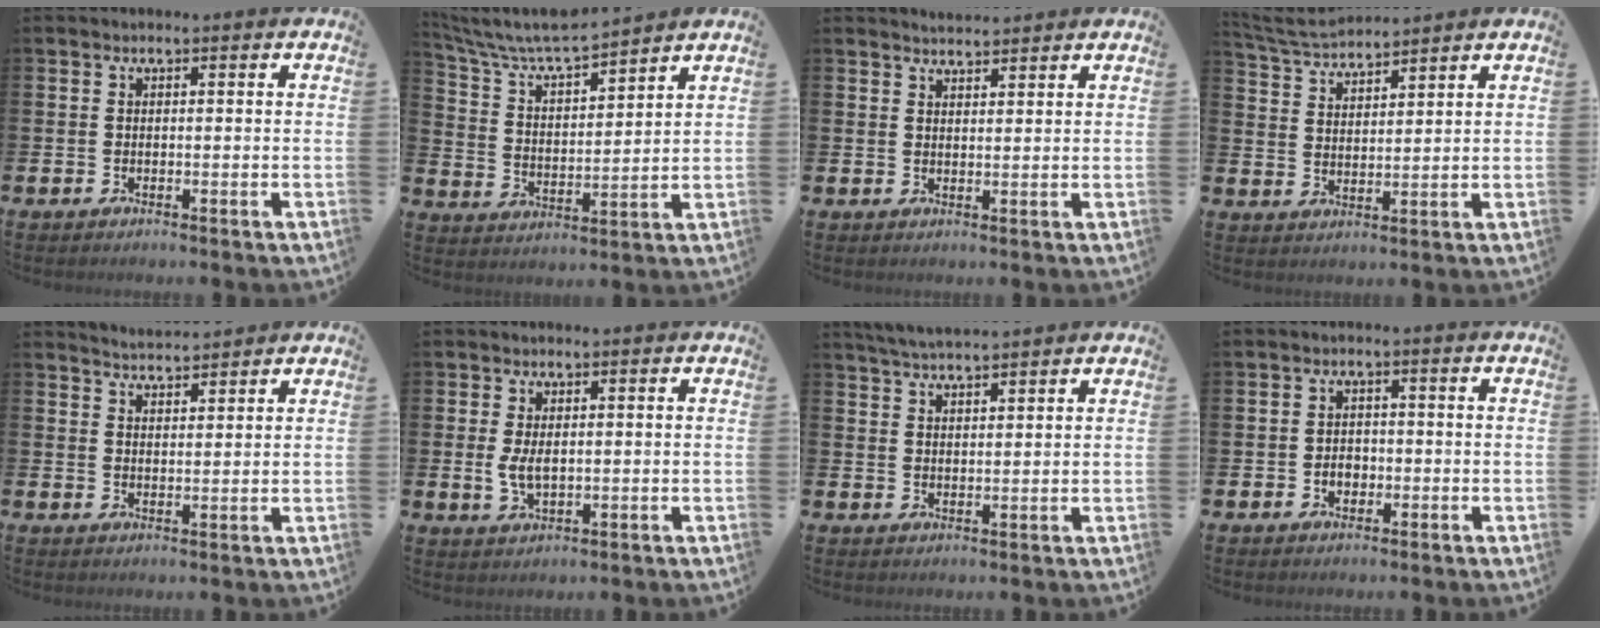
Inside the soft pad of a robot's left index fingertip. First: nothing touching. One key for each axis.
{"total": 7.7, "fx": 7.3, "fy": 0.7, "fz": 2.5, "tx": -0.082, "ty": -0.047, "tz": 0.126}
{"total": 2.8, "fx": 2.8, "fy": 0.3, "fz": -0.1, "tx": -0.003, "ty": -0.013, "tz": 0.051}
{"total": 4.8, "fx": 4.7, "fy": 0.6, "fz": 0.7, "tx": -0.037, "ty": -0.023, "tz": 0.085}
{"total": 3.7, "fx": 3.7, "fy": 0.1, "fz": -0.3, "tx": -0.003, "ty": -0.020, "tz": 0.068}
{"total": 2.9, "fx": 0.4, "fy": 1.5, "fz": 2.5, "tx": -0.040, "ty": 0.001, "tz": 0.004}
{"total": 4.0, "fx": 4.0, "fy": 0.0, "fz": 0.7, "tx": -0.023, "ty": -0.016, "tz": 0.072}
{"total": 2.1, "fx": -0.6, "fy": 1.7, "fz": 1.2, "tx": -0.014, "ty": 0.002, "tz": -0.015}